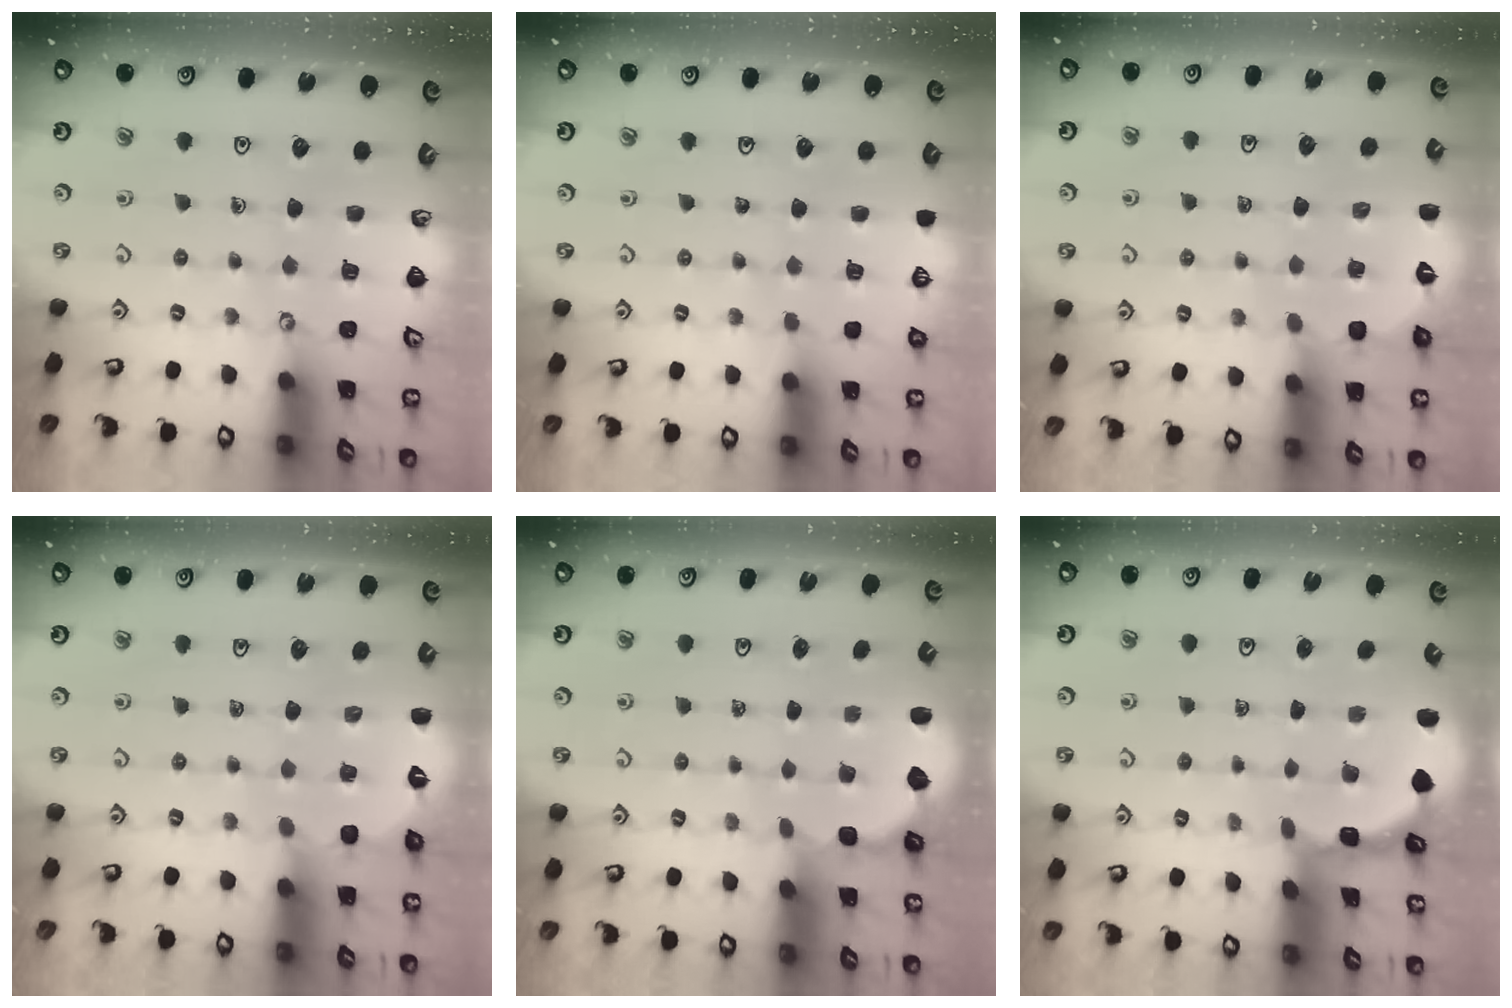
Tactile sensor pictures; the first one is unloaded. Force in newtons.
{"total": 0.0}
{"total": 3.4, "press": 3.3, "slide": 0.7}
{"total": 3.4, "press": 3.3, "slide": 0.7}
{"total": 2.1, "press": 1.4, "slide": 1.5}
{"total": 2.0, "press": 2.0, "slide": 0.2}